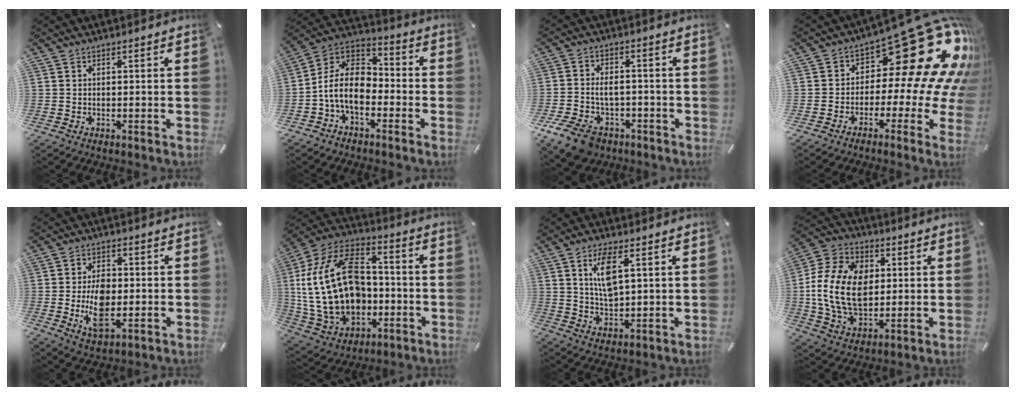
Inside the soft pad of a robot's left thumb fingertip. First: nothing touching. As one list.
[{"total": 11.9, "force": [-5.1, 7.5, 7.7], "torque": [-0.182, 0.018, -0.104]}, {"total": 9.3, "force": [-3.1, 6.8, 5.6], "torque": [-0.118, 0.014, -0.053]}, {"total": 26.8, "force": [10.5, 12.3, 21.3], "torque": [-0.280, -0.087, 0.190]}, {"total": 9.2, "force": [-1.0, 5.5, 7.3], "torque": [-0.137, -0.002, -0.017]}, {"total": 25.7, "force": [-1.0, 18.2, 18.1], "torque": [-0.367, 0.008, -0.005]}, {"total": 8.1, "force": [3.2, 3.1, 6.8], "torque": [-0.133, -0.006, 0.052]}, {"total": 17.8, "force": [0.4, 12.9, 12.2], "torque": [-0.263, 0.011, 0.007]}]